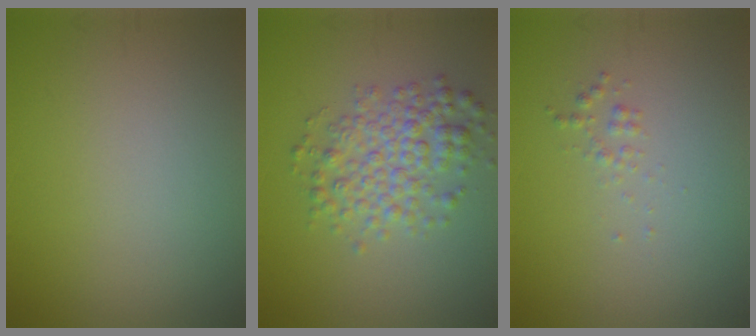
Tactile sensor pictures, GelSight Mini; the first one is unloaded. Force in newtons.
{"total": 4.4, "press": 4.4, "slide": 0.1}
{"total": 0.7, "press": 0.7, "slide": 0.0}